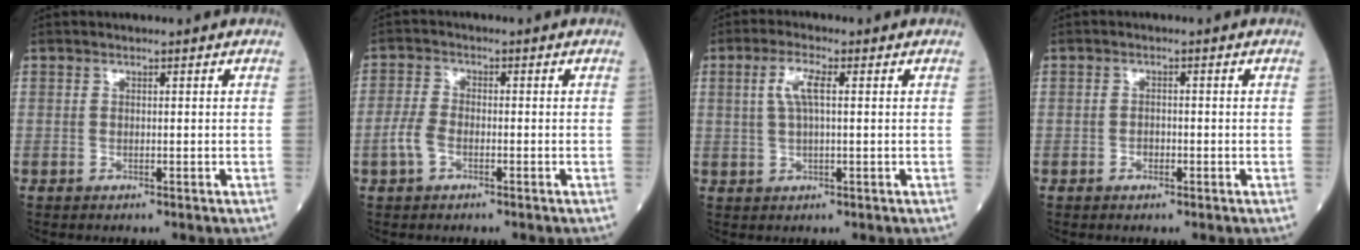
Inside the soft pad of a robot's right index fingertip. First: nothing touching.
{"total": 3.6, "force": [-1.6, 2.0, 2.6], "torque": [-0.067, 0.004, -0.035]}
{"total": 4.2, "force": [1.0, 0.9, 4.0], "torque": [-0.085, 0.011, 0.022]}
{"total": 1.3, "force": [-0.6, 0.9, 0.7], "torque": [-0.005, 0.004, -0.010]}